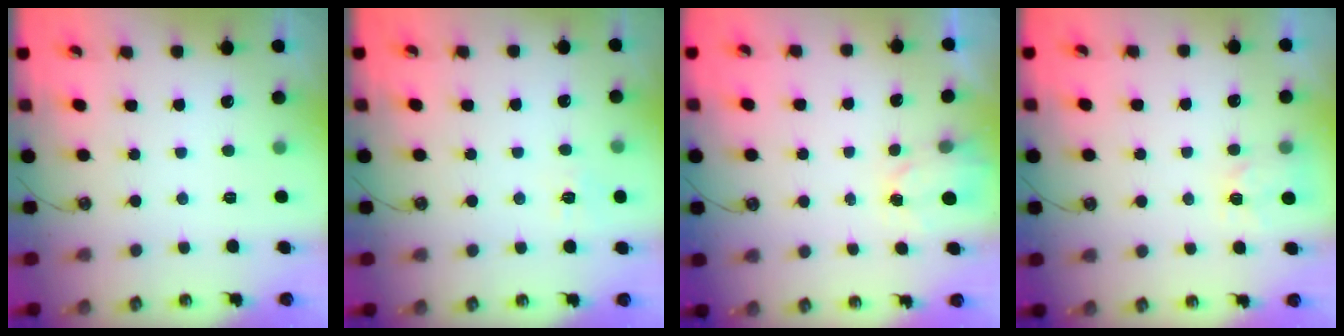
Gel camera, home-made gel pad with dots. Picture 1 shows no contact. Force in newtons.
{"total": 6.6, "press": 6.6, "slide": 0.5}
{"total": 2.1, "press": 2.1, "slide": 0.4}
{"total": 2.9, "press": 2.8, "slide": 0.4}